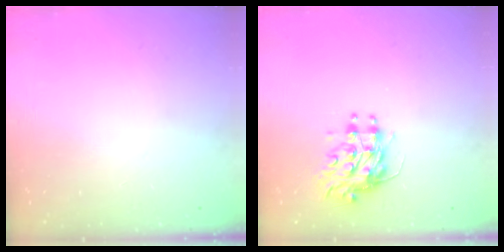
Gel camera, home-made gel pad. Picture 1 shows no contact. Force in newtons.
{"total": 9.0, "press": 9.0, "slide": 0.7}